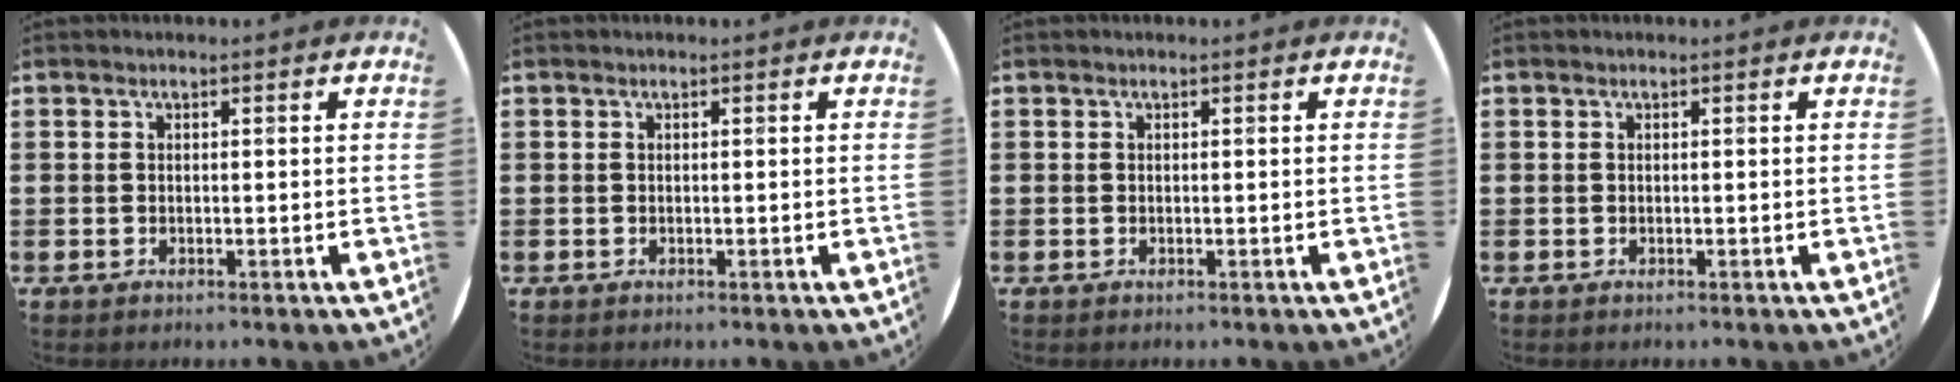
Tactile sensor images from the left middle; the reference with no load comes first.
{"total": 0.0}
{"total": 0.0}
{"total": 0.0}